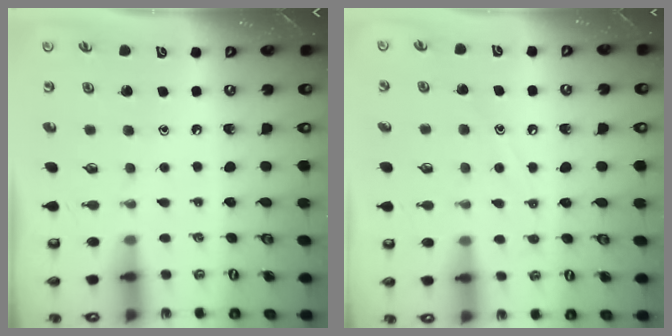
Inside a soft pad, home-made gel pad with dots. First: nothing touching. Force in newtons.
{"total": 7.1, "press": 7.1, "slide": 0.7}